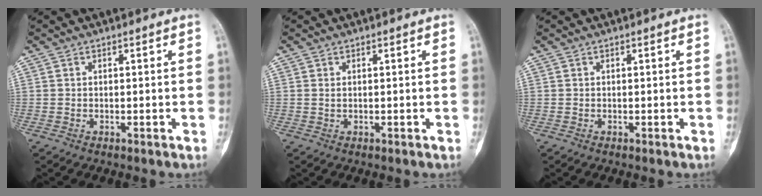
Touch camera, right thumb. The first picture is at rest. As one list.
[{"total": 0.5, "force": [0.2, 0.3, 0.4], "torque": [-0.009, 0.002, 0.005]}, {"total": 0.0}]